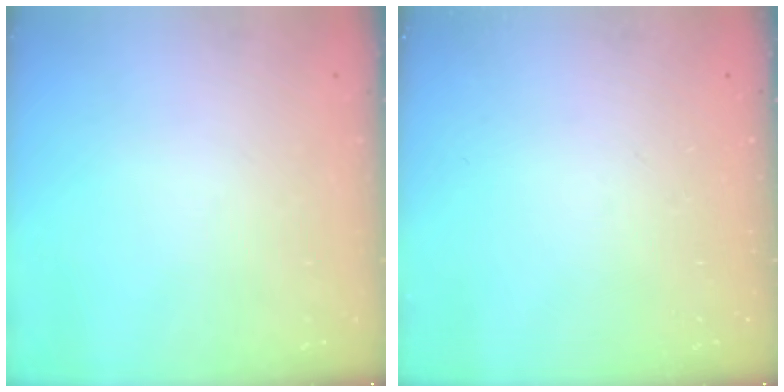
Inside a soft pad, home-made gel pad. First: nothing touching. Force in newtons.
{"total": 0.0}